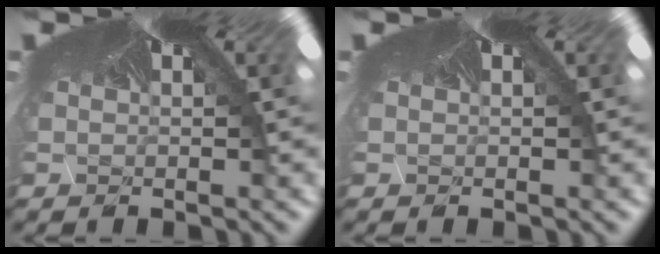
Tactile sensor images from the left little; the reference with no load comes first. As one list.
[{"total": 0.0}]